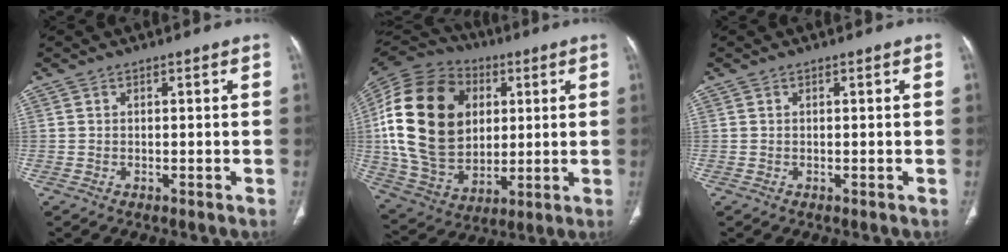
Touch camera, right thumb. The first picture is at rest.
{"total": 27.9, "force": [4.7, 20.0, 18.8], "torque": [-0.369, 0.005, 0.092]}
{"total": 0.0}